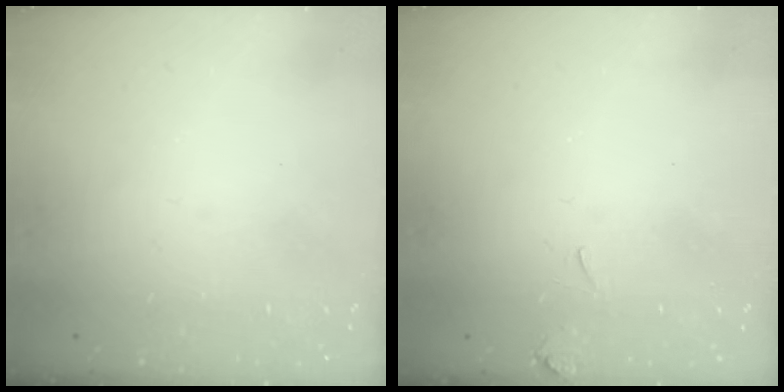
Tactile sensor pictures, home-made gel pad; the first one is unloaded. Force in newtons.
{"total": 3.4, "press": 3.4, "slide": 0.5}